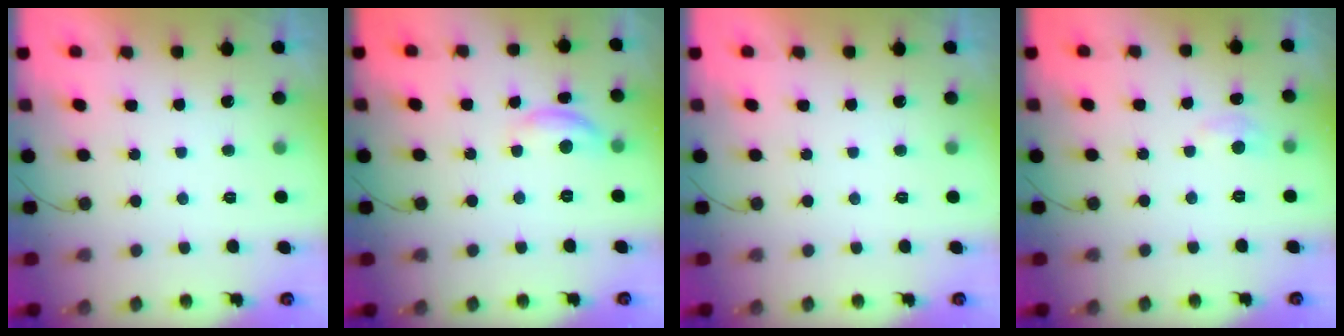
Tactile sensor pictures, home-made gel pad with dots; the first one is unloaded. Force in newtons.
{"total": 7.9, "press": 7.9, "slide": 0.3}
{"total": 0.0}
{"total": 4.4, "press": 4.4, "slide": 0.7}